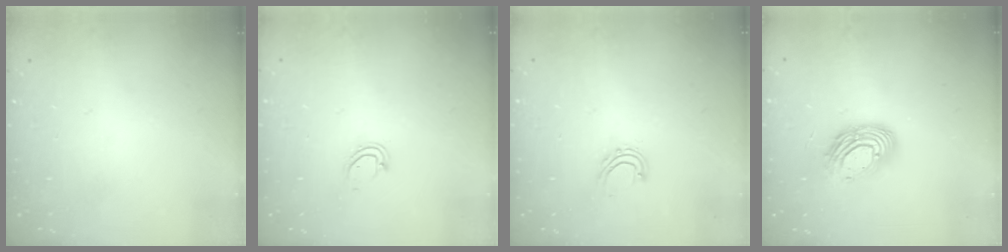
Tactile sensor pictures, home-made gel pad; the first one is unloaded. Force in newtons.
{"total": 3.6, "press": 3.5, "slide": 0.4}
{"total": 5.4, "press": 5.3, "slide": 0.7}
{"total": 12.4, "press": 12.4, "slide": 1.0}